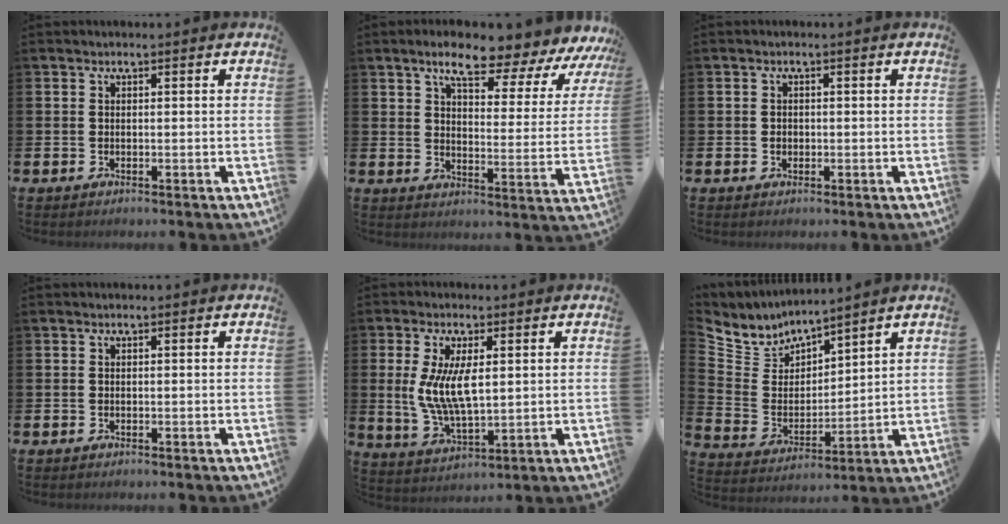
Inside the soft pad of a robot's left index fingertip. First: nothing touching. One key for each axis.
{"total": 9.1, "fx": 7.9, "fy": 2.0, "fz": 4.1, "tx": -0.085, "ty": -0.055, "tz": 0.128}
{"total": 0.9, "fx": 0.1, "fy": 0.8, "fz": 0.3, "tx": 0.004, "ty": 0.001, "tz": -0.003}
{"total": 0.0}
{"total": 7.1, "fx": 1.7, "fy": 3.0, "fz": 6.2, "tx": -0.129, "ty": 0.002, "tz": 0.028}
{"total": 4.7, "fx": 4.4, "fy": 1.5, "fz": -0.8, "tx": -0.026, "ty": -0.049, "tz": 0.074}